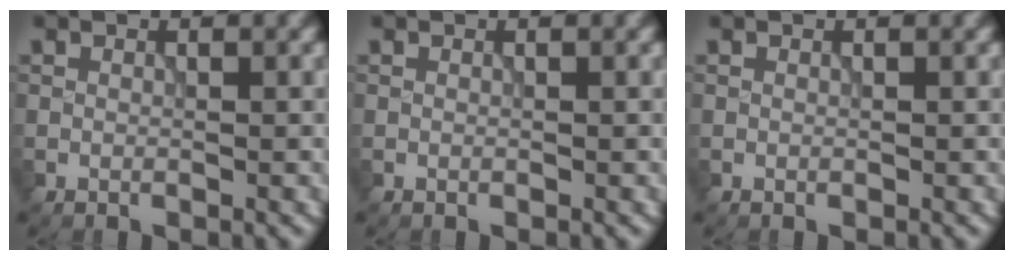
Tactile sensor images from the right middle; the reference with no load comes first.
{"total": 0.0}
{"total": 0.0}